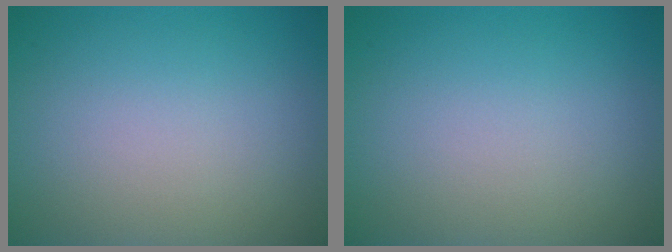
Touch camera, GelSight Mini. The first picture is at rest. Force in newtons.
{"total": 0.0}